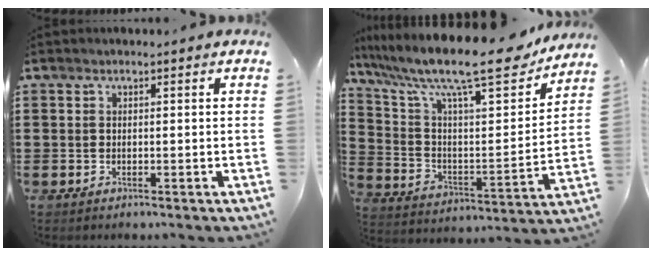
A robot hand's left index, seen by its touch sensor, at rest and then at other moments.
{"total": 15.1, "force": [11.8, 2.3, 9.1], "torque": [-0.191, -0.075, 0.190]}